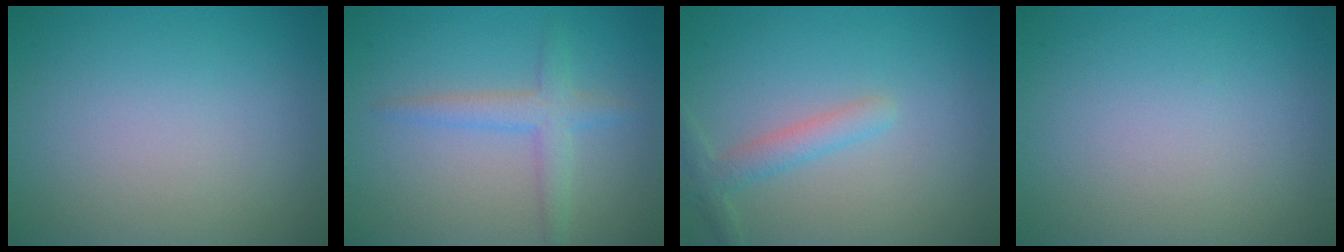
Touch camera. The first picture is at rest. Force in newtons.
{"total": 2.7, "press": 2.7, "slide": 0.2}
{"total": 2.1, "press": 2.1, "slide": 0.1}
{"total": 0.0}